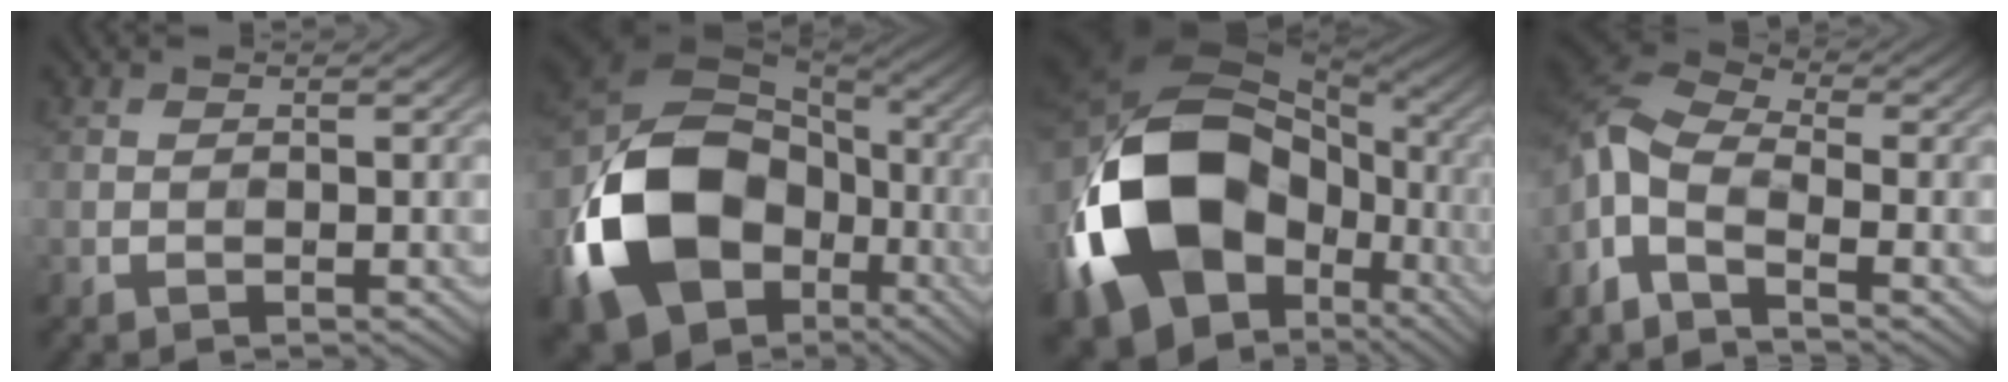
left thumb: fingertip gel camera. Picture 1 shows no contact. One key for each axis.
{"total": 19.0, "fx": -6.0, "fy": 13.6, "fz": 11.8, "tx": -0.260, "ty": -0.030, "tz": -0.108}
{"total": 21.0, "fx": -5.2, "fy": 14.8, "fz": 14.0, "tx": -0.320, "ty": -0.021, "tz": -0.087}
{"total": 8.3, "fx": -4.5, "fy": 3.2, "fz": 6.3, "tx": -0.148, "ty": -0.005, "tz": -0.111}